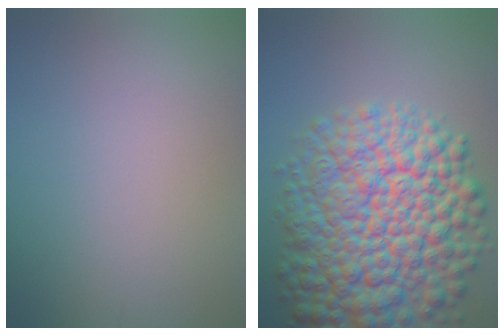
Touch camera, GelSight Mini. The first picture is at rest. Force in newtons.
{"total": 13.4, "press": 13.4, "slide": 0.4}